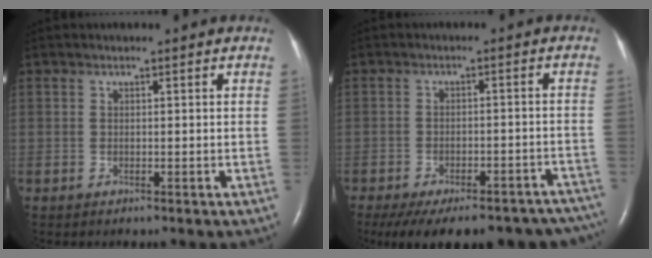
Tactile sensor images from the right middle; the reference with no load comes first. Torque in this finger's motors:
{"motor_torque": [1.08, -1.06, 0.20, 0.08]}